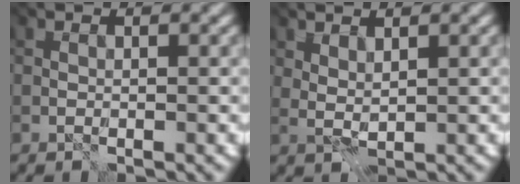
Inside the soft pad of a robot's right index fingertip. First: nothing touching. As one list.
[{"total": 1.4, "force": [1.3, -0.1, 0.3], "torque": [-0.013, -0.003, 0.028]}]